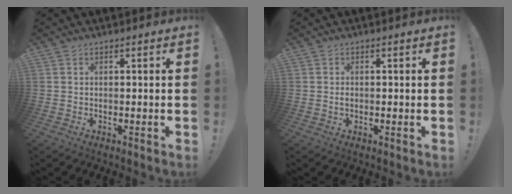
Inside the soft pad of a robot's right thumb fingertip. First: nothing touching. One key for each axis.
{"total": 0.7, "fx": -0.3, "fy": 0.5, "fz": 0.5, "tx": -0.016, "ty": 0.004, "tz": -0.004}